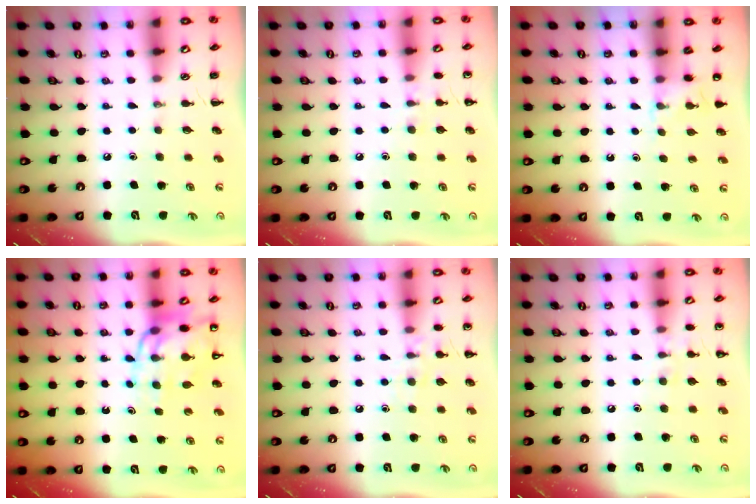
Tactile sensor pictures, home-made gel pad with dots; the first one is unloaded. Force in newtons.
{"total": 5.0, "press": 4.7, "slide": 1.5}
{"total": 4.3, "press": 4.1, "slide": 1.4}
{"total": 12.6, "press": 12.1, "slide": 3.5}
{"total": 8.4, "press": 8.3, "slide": 1.6}
{"total": 6.2, "press": 5.9, "slide": 1.9}